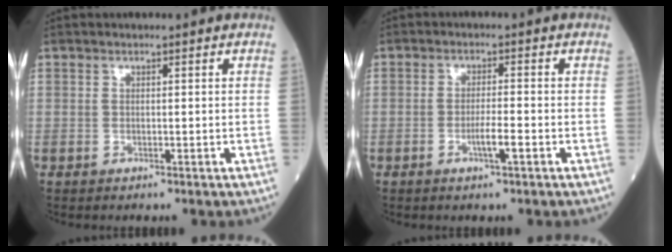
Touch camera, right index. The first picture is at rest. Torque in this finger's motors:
{"motor_torque": [0.87, -0.23, 0.34, 0.11]}